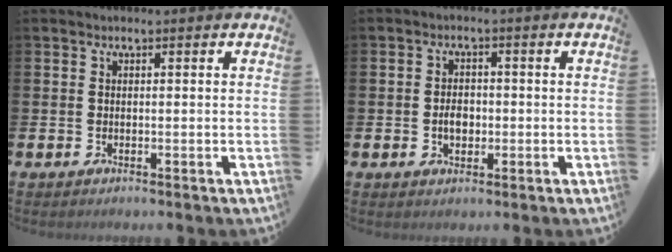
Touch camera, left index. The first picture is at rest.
{"total": 2.7, "force": [-0.4, 2.0, 1.9], "torque": [-0.017, -0.003, -0.015]}